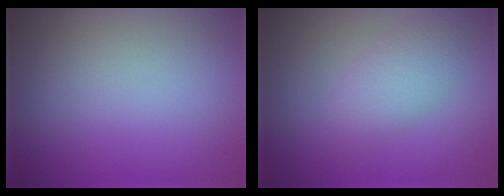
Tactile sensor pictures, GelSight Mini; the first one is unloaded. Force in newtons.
{"total": 2.7, "press": 2.7, "slide": 0.0}